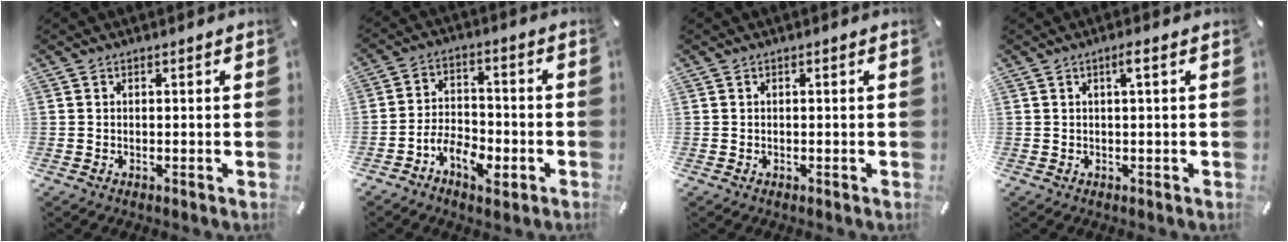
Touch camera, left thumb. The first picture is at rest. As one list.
[{"total": 8.2, "force": [-4.7, 4.9, 4.7], "torque": [-0.086, 0.026, -0.082]}, {"total": 0.0}, {"total": 2.2, "force": [0.6, 0.1, 2.1], "torque": [-0.041, 0.001, 0.009]}]